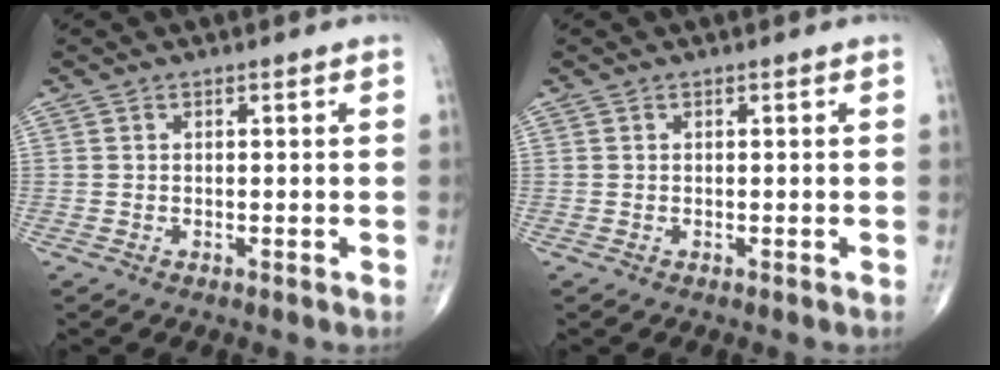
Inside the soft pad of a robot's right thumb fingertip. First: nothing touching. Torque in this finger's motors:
{"motor_torque": [0.00, 0.00, 0.00, 0.00, 0.00]}